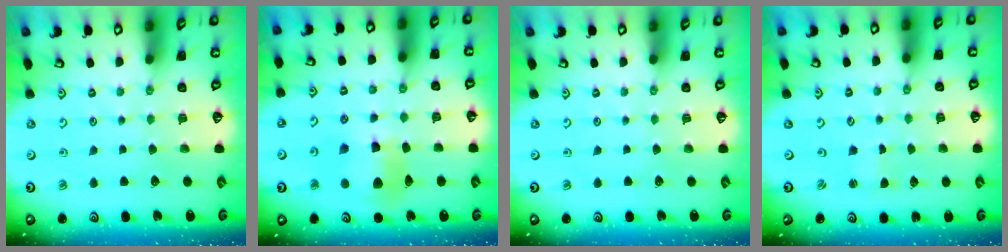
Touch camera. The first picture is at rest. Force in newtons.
{"total": 10.5, "press": 10.4, "slide": 1.2}
{"total": 0.0}
{"total": 0.0}